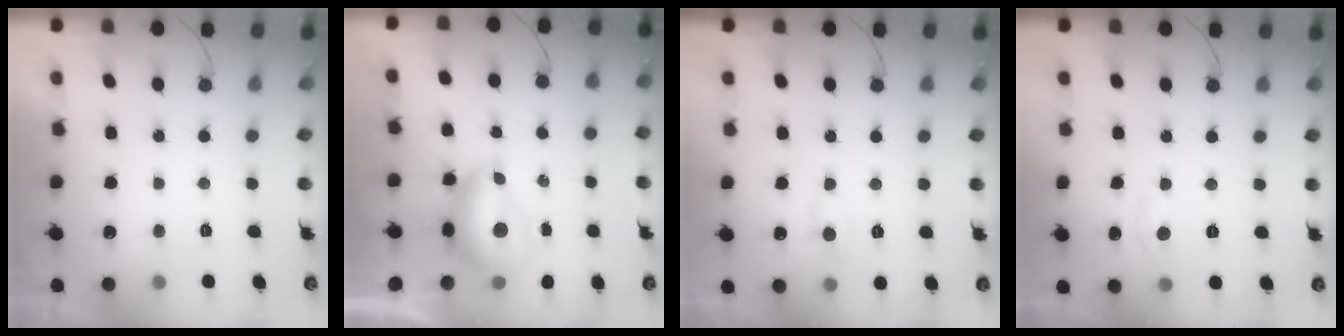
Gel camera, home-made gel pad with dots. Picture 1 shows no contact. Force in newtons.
{"total": 9.7, "press": 9.6, "slide": 1.3}
{"total": 4.0, "press": 3.9, "slide": 0.5}
{"total": 3.1, "press": 3.1, "slide": 0.5}